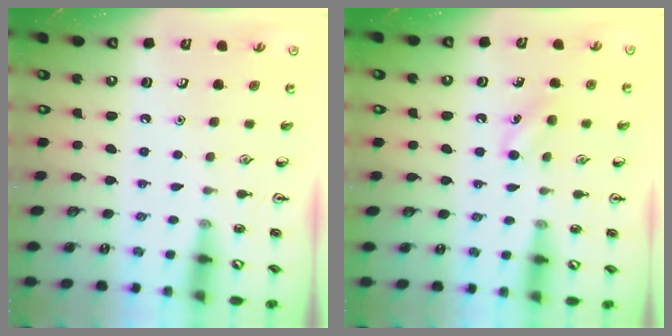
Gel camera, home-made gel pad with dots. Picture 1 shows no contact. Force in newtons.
{"total": 6.0, "press": 5.7, "slide": 1.7}